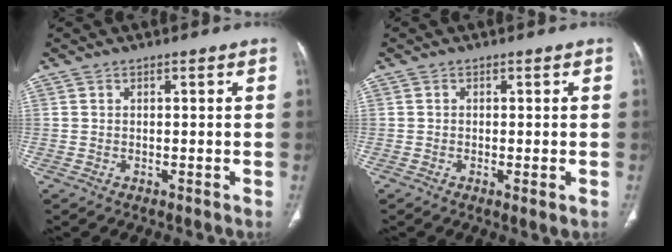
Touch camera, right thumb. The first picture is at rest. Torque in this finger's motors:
{"motor_torque": [-0.02, 0.01, -0.06, -0.13, -0.02]}